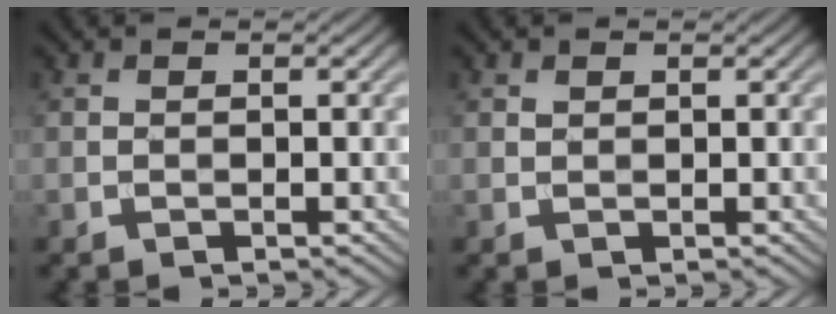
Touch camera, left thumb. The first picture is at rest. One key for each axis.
{"total": 0.6, "fx": 0.5, "fy": 0.3, "fz": 0.1, "tx": -0.005, "ty": 0.001, "tz": 0.011}